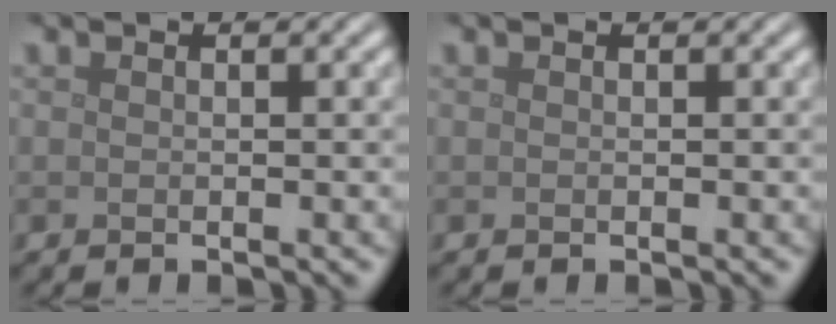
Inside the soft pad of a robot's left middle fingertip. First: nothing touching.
{"total": 0.0}